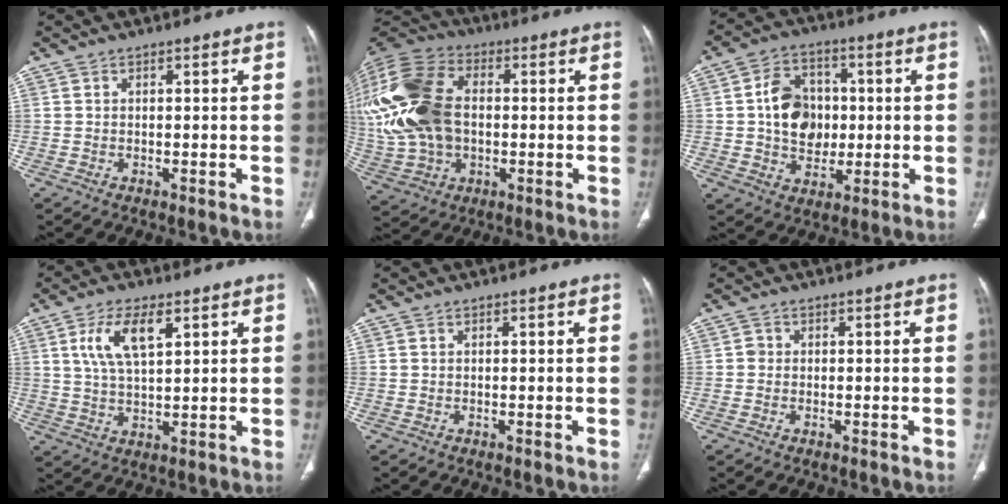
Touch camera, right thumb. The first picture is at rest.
{"total": 29.5, "force": [2.3, 20.3, 21.2], "torque": [-0.514, 0.035, 0.054]}
{"total": 12.3, "force": [0.6, 9.6, 7.8], "torque": [-0.096, 0.012, 0.013]}
{"total": 8.6, "force": [3.5, 3.6, 7.0], "torque": [-0.134, -0.009, 0.070]}
{"total": 0.0}
{"total": 1.0, "force": [0.0, 0.9, 0.3], "torque": [-0.002, 0.003, -0.002]}